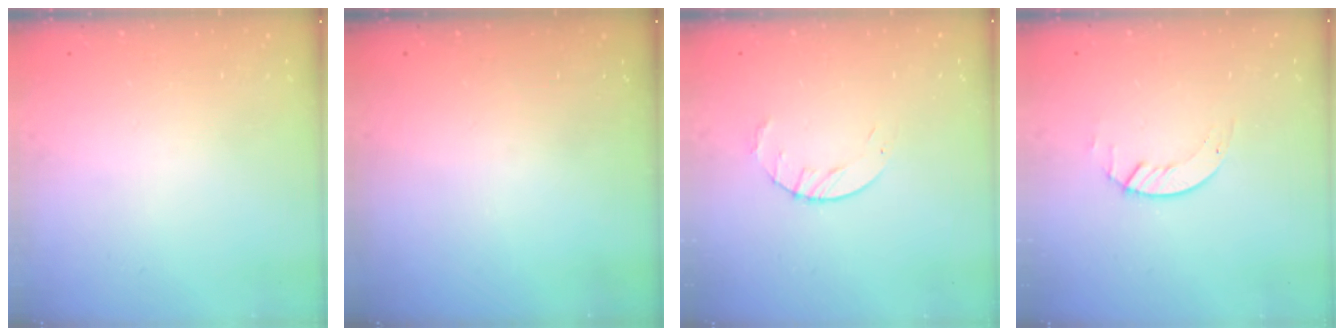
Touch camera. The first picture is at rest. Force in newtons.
{"total": 0.0}
{"total": 3.5, "press": 3.5, "slide": 0.4}
{"total": 1.2, "press": 1.1, "slide": 0.2}